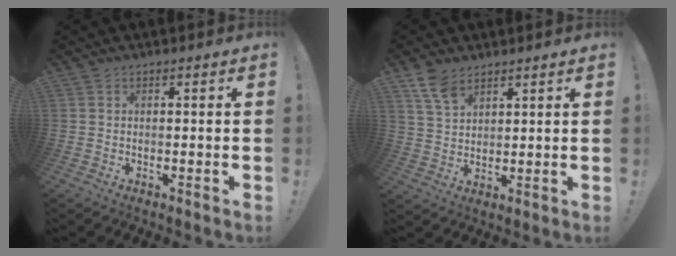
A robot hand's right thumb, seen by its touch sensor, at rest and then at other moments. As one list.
[{"total": 7.3, "force": [5.2, 3.7, 3.6], "torque": [-0.068, -0.022, 0.100]}]